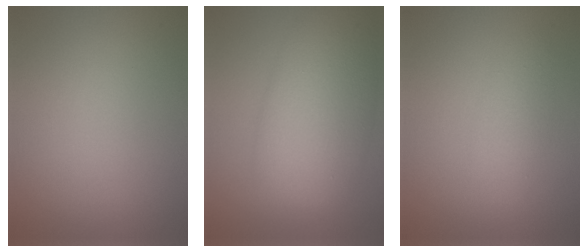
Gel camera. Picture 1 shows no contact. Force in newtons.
{"total": 9.2, "press": 9.2, "slide": 0.1}
{"total": 2.3, "press": 2.3, "slide": 0.1}